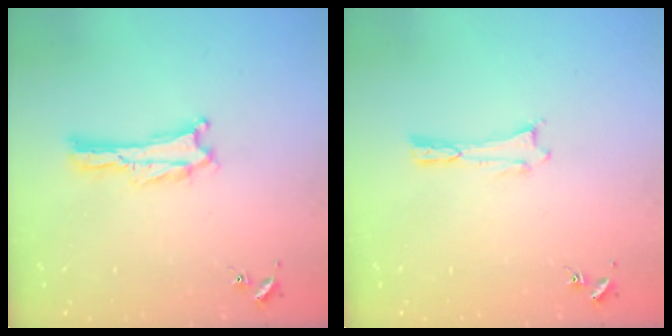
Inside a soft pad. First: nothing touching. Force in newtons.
{"total": 0.0}